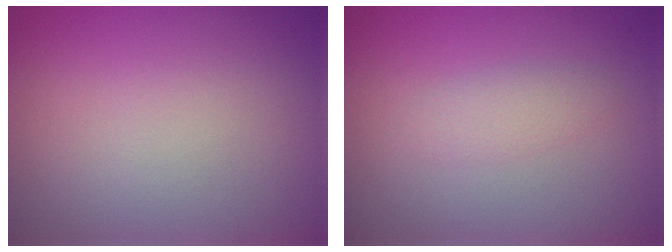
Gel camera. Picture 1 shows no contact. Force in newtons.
{"total": 1.4, "press": 1.4, "slide": 0.0}